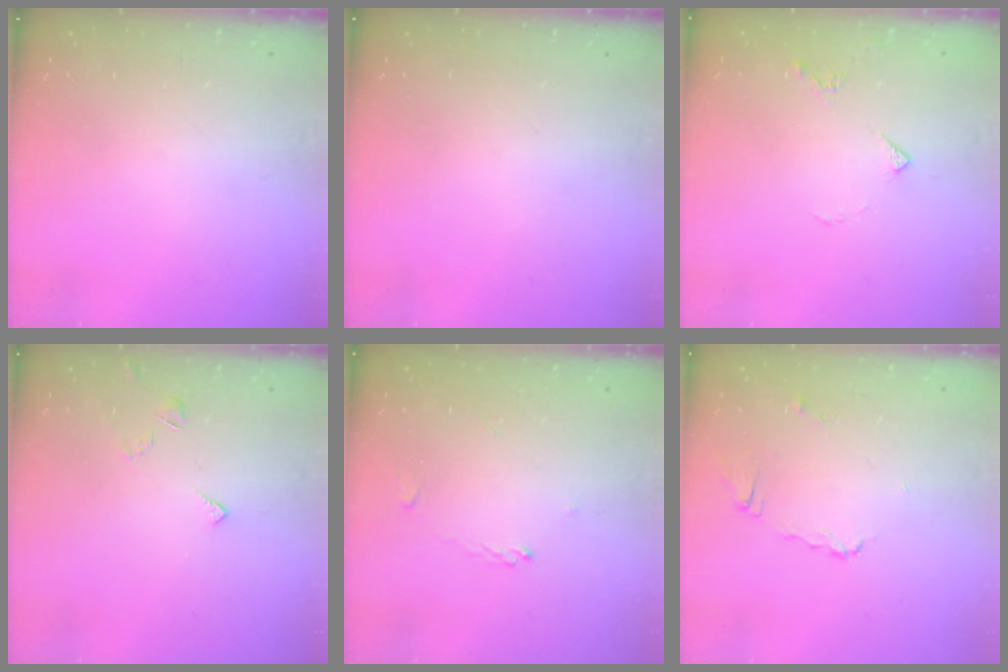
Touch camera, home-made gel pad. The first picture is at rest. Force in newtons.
{"total": 0.0}
{"total": 4.2, "press": 4.1, "slide": 0.8}
{"total": 2.9, "press": 2.8, "slide": 0.6}
{"total": 1.4, "press": 1.3, "slide": 0.2}
{"total": 4.1, "press": 4.1, "slide": 0.5}